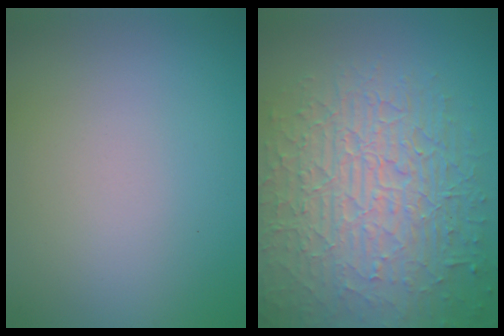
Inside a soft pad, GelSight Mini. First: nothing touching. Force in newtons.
{"total": 10.1, "press": 6.6, "slide": 7.6}